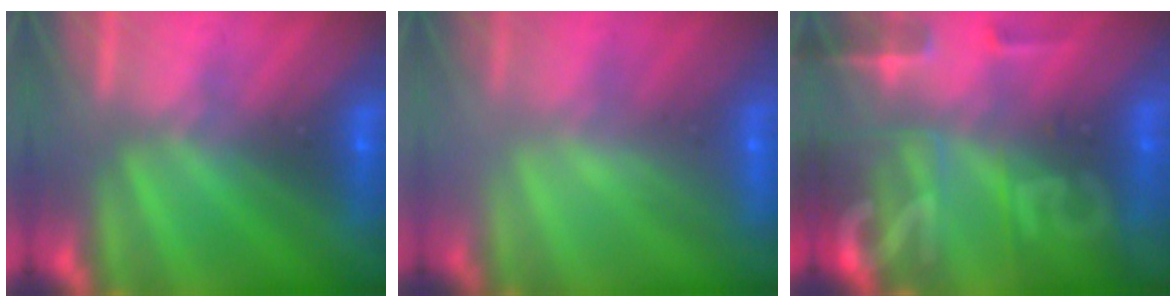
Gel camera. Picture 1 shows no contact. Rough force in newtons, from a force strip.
{"total": 2.2}
{"total": 9.1}